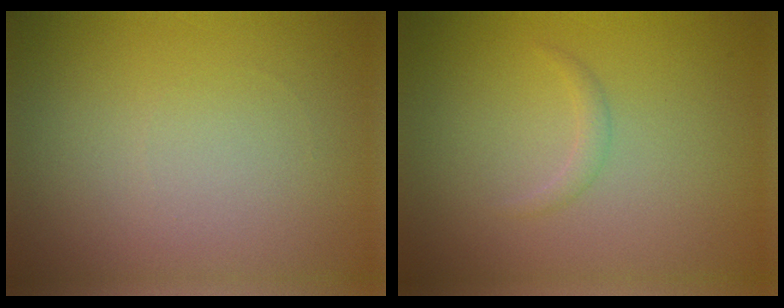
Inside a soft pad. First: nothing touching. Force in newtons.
{"total": 0.8, "press": 0.8, "slide": 0.0}